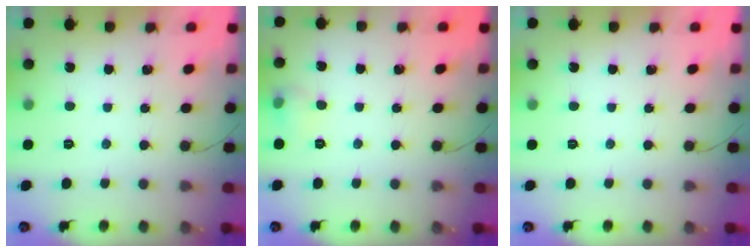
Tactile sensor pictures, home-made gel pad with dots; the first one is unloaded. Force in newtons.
{"total": 5.0, "press": 4.7, "slide": 1.6}
{"total": 0.0}